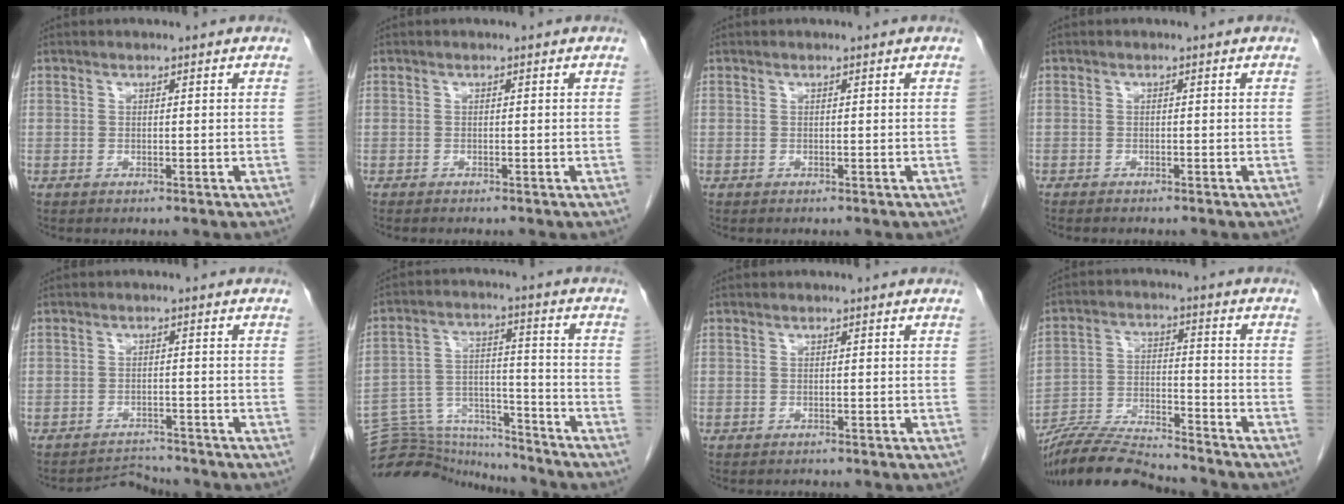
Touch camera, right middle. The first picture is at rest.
{"total": 0.9, "force": [-0.8, 0.1, 0.4], "torque": [-0.008, -0.002, -0.009]}
{"total": 0.0}
{"total": 1.9, "force": [-1.7, 0.4, 0.9], "torque": [-0.015, -0.004, -0.019]}
{"total": 3.1, "force": [-2.8, -0.1, -1.3], "torque": [0.025, -0.003, -0.042]}
{"total": 13.6, "force": [-13.5, 1.4, 0.2], "torque": [-0.005, 0.040, -0.225]}
{"total": 0.6, "force": [-0.6, 0.1, -0.1], "torque": [-0.006, -0.003, -0.011]}
{"total": 13.0, "force": [-12.4, 0.5, 3.8], "torque": [-0.067, -0.004, -0.223]}